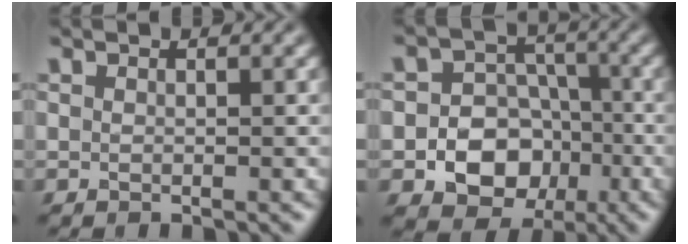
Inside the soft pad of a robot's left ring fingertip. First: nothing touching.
{"total": 8.5, "force": [-2.9, 7.2, 3.6], "torque": [-0.037, -0.003, -0.070]}